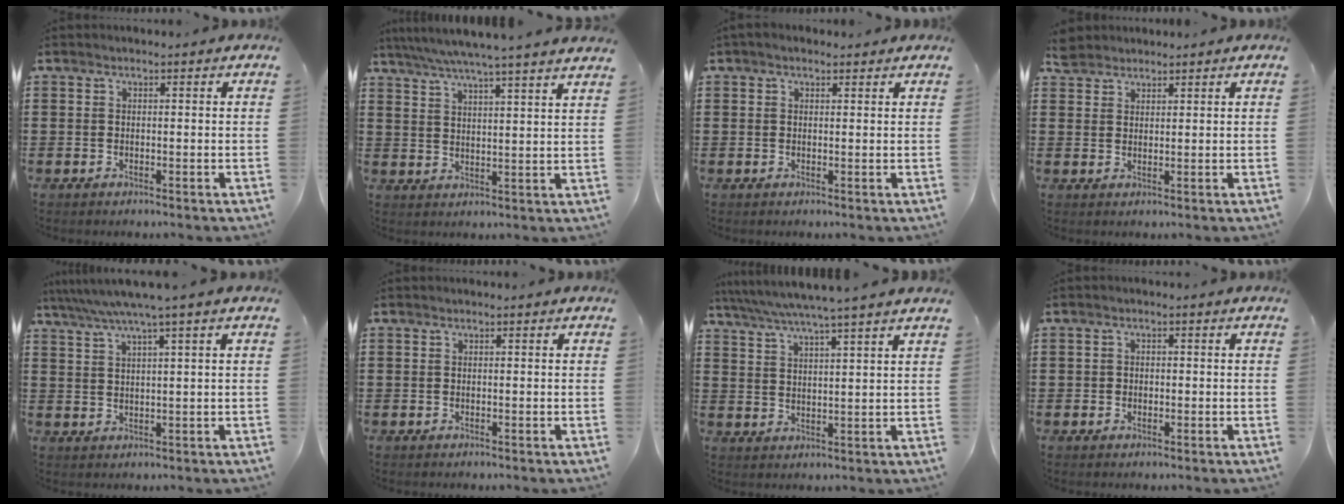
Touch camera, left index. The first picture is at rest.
{"total": 5.4, "force": [4.8, -0.8, 2.4], "torque": [-0.063, -0.026, 0.080]}
{"total": 1.1, "force": [0.7, 0.6, 0.6], "torque": [-0.014, 0.005, 0.014]}
{"total": 2.8, "force": [2.5, 1.2, 0.2], "torque": [-0.012, 0.005, 0.050]}
{"total": 4.4, "force": [2.8, -0.6, 3.4], "torque": [-0.074, -0.010, 0.046]}
{"total": 0.0}
{"total": 5.4, "force": [4.7, -0.8, 2.5], "torque": [-0.065, -0.025, 0.079]}
{"total": 1.1, "force": [-0.2, 1.0, 0.4], "torque": [-0.012, 0.004, -0.006]}